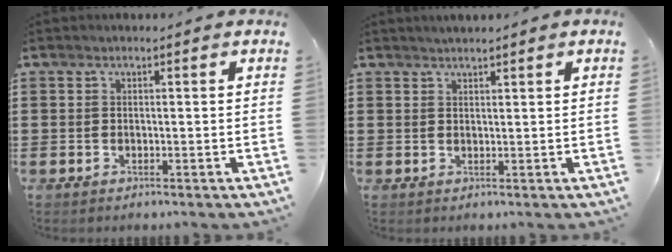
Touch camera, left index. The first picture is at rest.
{"total": 1.0, "force": [1.0, 0.0, 0.2], "torque": [-0.005, 0.001, 0.018]}